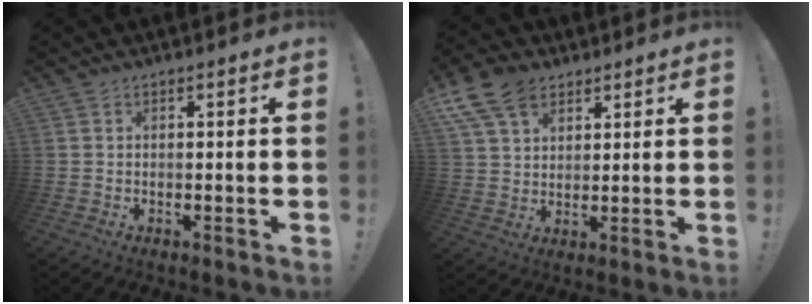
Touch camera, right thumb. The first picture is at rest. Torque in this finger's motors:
{"motor_torque": [0.02, 0.48, 0.23, 0.42, 0.07]}